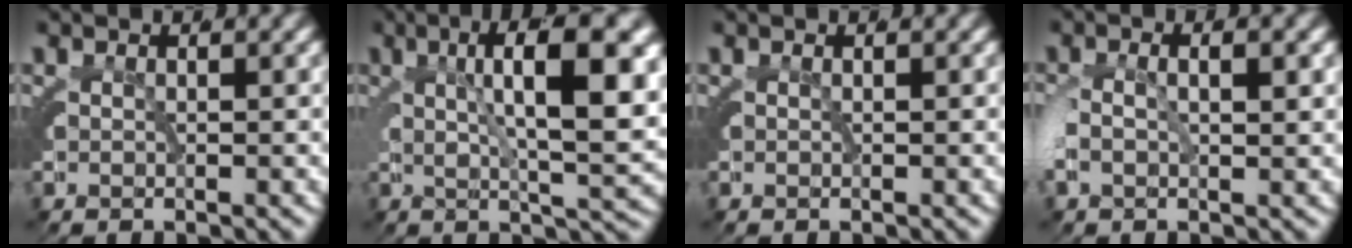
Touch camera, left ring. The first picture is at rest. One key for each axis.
{"total": 7.9, "fx": 2.1, "fy": 2.0, "fz": 7.4, "tx": -0.100, "ty": 0.014, "tz": 0.034}
{"total": 0.0}
{"total": 1.9, "fx": -0.8, "fy": 1.0, "fz": 1.4, "tx": -0.037, "ty": -0.005, "tz": -0.009}